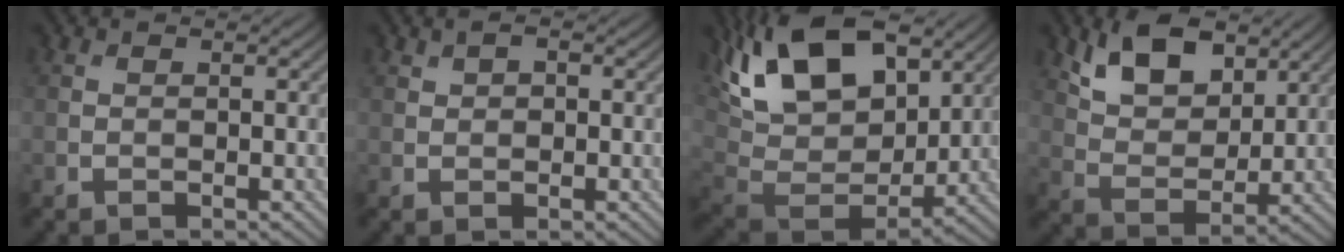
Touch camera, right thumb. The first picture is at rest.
{"total": 1.5, "force": [0.6, 1.0, 1.0], "torque": [-0.018, 0.004, 0.011]}
{"total": 17.7, "force": [8.8, 10.0, 11.7], "torque": [-0.255, 0.030, 0.147]}
{"total": 9.2, "force": [5.4, 5.0, 5.6], "torque": [-0.121, -0.003, 0.098]}